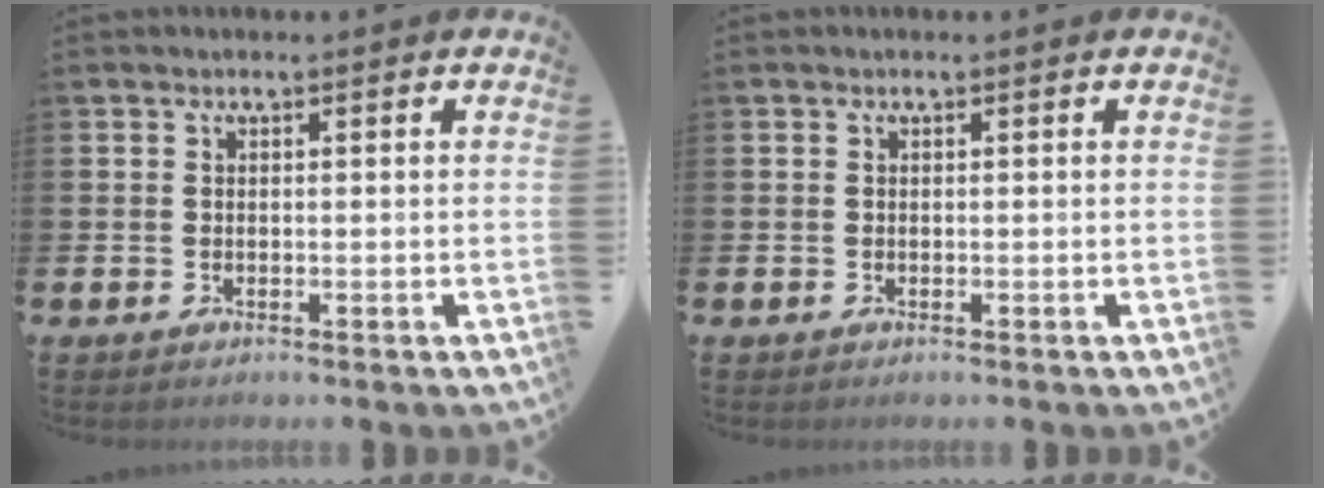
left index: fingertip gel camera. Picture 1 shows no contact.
{"total": 0.0}